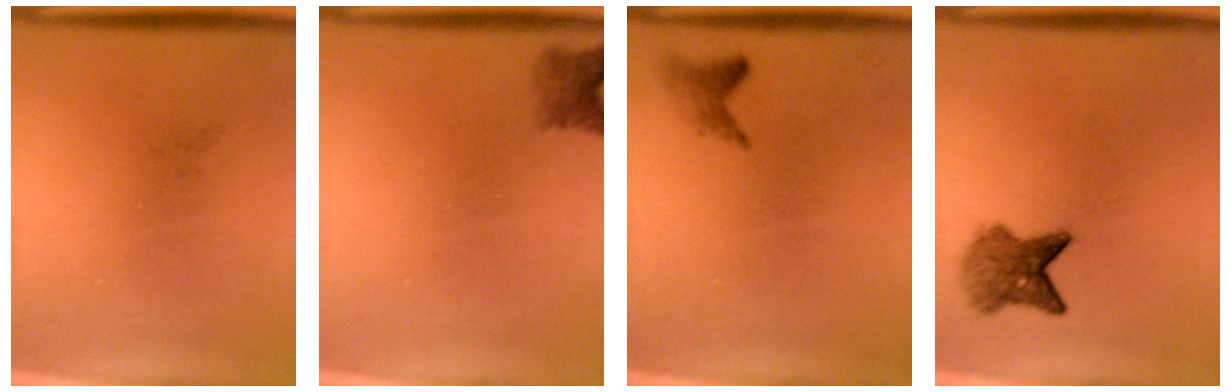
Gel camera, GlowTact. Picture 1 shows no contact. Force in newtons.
{"total": 2.4}
{"total": 1.4}
{"total": 4.5}